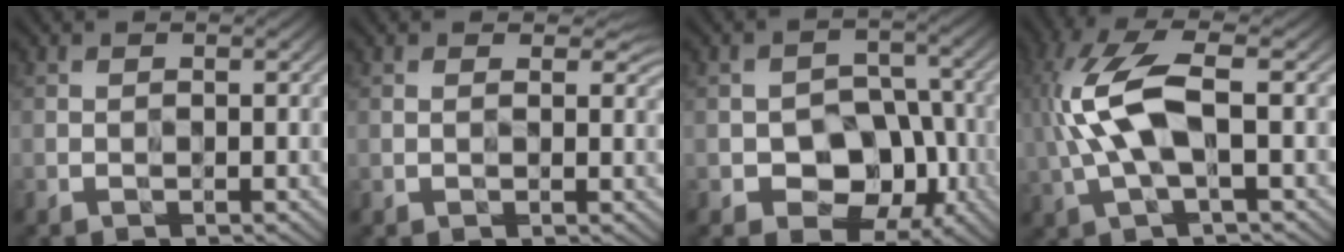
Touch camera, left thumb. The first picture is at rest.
{"total": 1.5, "force": [0.7, 0.9, 1.0], "torque": [-0.016, -0.004, 0.013]}
{"total": 7.7, "force": [-2.8, 5.8, 4.1], "torque": [-0.051, -0.005, -0.048]}
{"total": 9.8, "force": [0.9, 3.7, 9.0], "torque": [-0.213, 0.013, 0.013]}